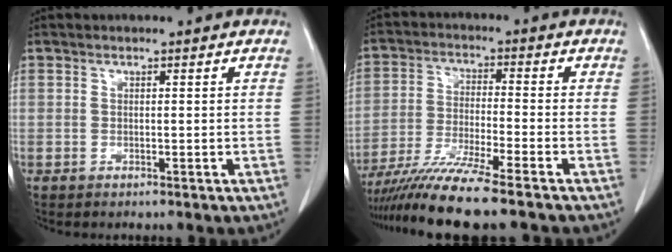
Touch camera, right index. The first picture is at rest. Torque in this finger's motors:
{"motor_torque": [1.05, -1.09, 0.35, 0.21]}